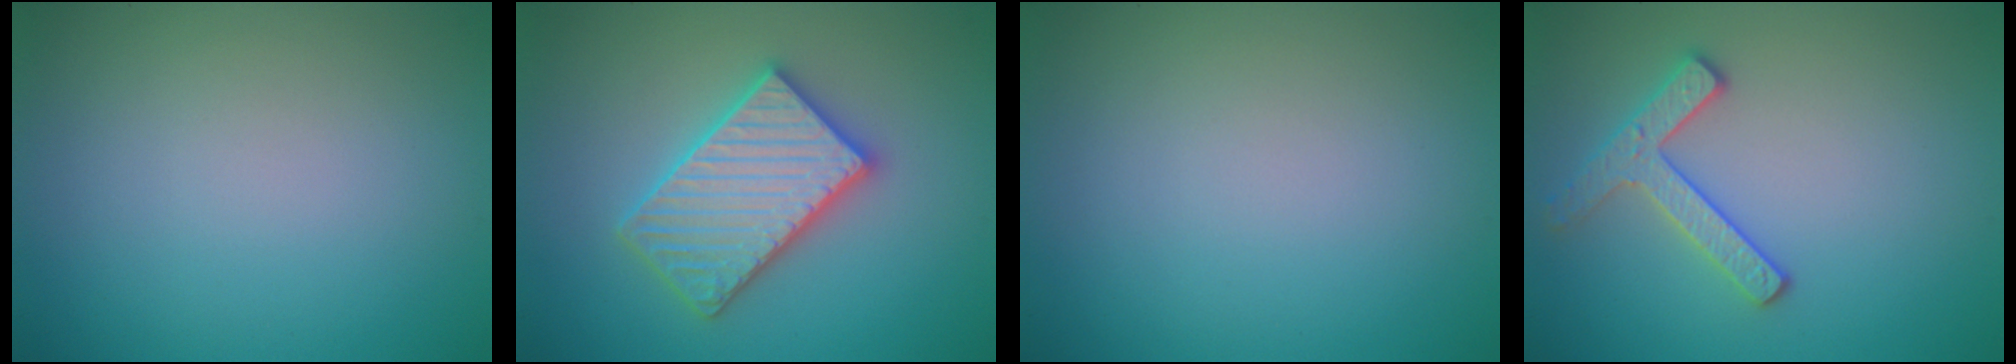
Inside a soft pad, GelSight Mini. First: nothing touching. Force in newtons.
{"total": 5.5, "press": 5.5, "slide": 0.9}
{"total": 0.0}
{"total": 2.5, "press": 2.5, "slide": 0.4}